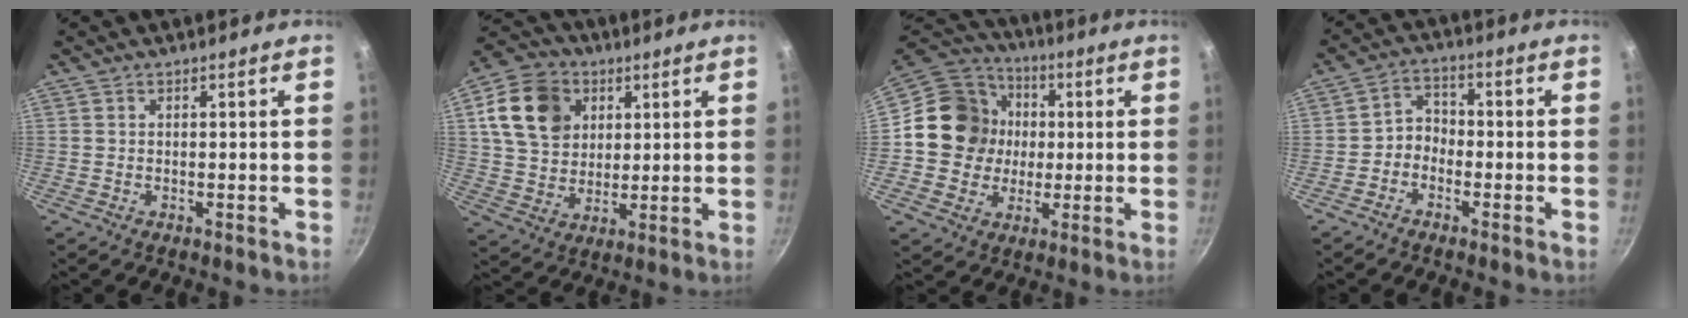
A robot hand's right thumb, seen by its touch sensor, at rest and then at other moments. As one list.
[{"total": 14.8, "force": [4.9, 11.5, 7.9], "torque": [-0.123, -0.001, 0.085]}, {"total": 16.0, "force": [0.7, 14.6, 6.3], "torque": [-0.084, 0.025, 0.003]}, {"total": 3.9, "force": [-1.7, 3.0, 1.8], "torque": [-0.012, 0.028, -0.043]}]